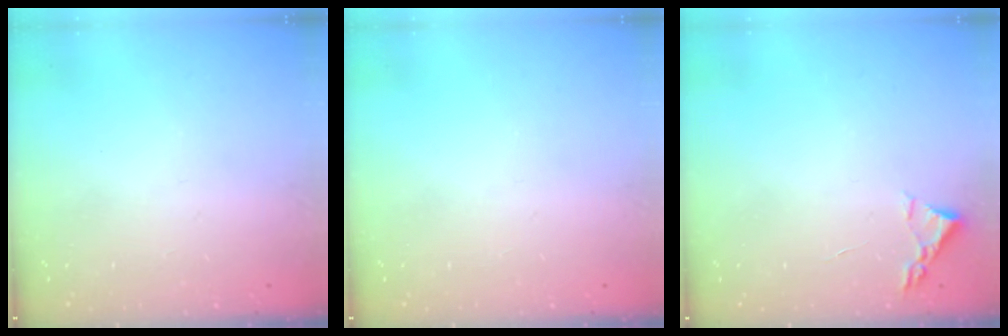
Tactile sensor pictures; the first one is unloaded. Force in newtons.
{"total": 0.0}
{"total": 2.4, "press": 2.3, "slide": 0.3}